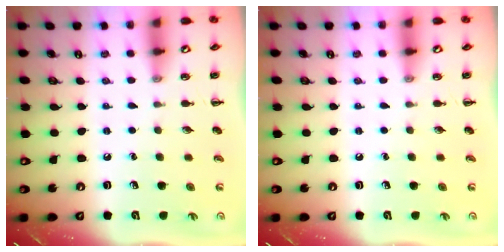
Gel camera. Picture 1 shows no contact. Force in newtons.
{"total": 0.0}